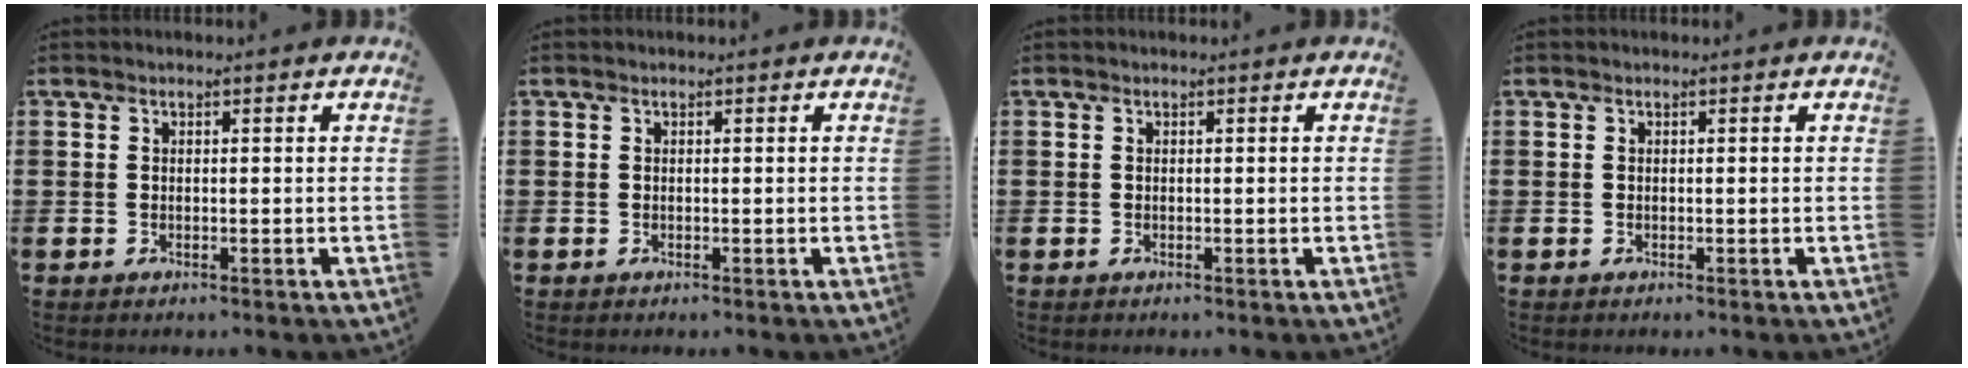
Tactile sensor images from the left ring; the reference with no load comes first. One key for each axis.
{"total": 0.0}
{"total": 0.0}
{"total": 0.0}